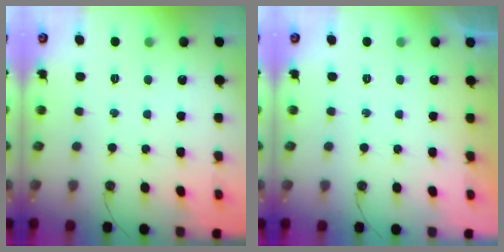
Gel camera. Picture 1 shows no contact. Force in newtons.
{"total": 0.0}